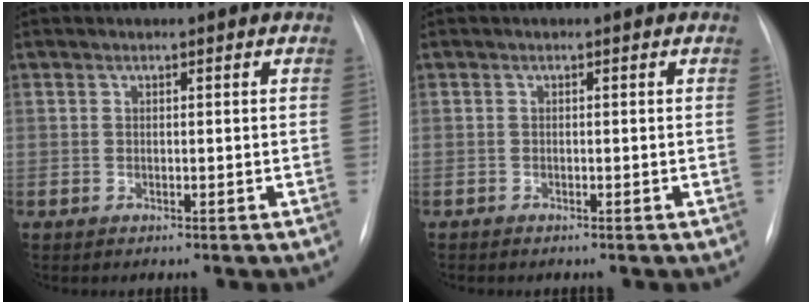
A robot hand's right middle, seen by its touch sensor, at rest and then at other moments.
{"total": 0.0}